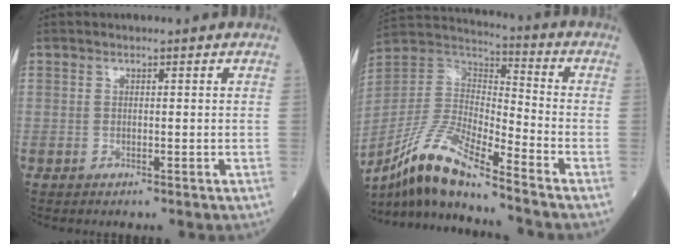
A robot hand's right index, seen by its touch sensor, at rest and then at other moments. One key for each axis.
{"total": 14.2, "fx": -11.0, "fy": 1.2, "fz": 8.9, "tx": -0.185, "ty": -0.004, "tz": -0.206}